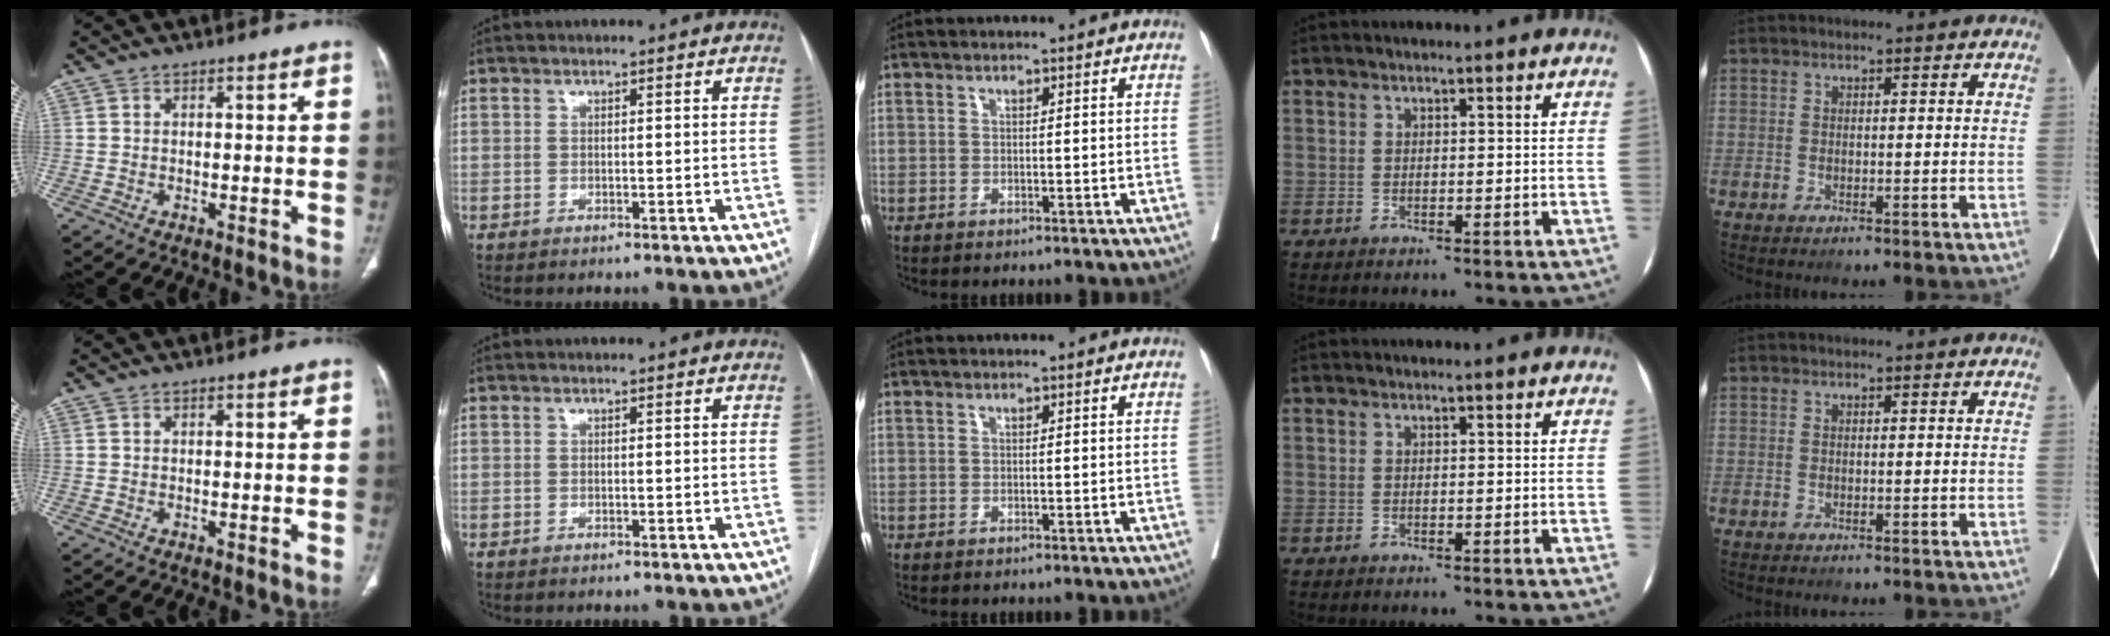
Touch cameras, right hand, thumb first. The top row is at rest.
{}